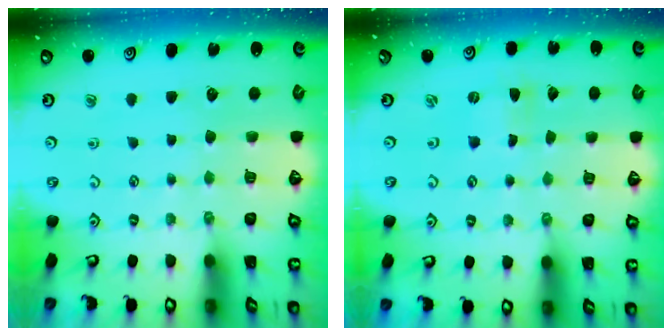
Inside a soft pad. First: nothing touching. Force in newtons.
{"total": 0.0}